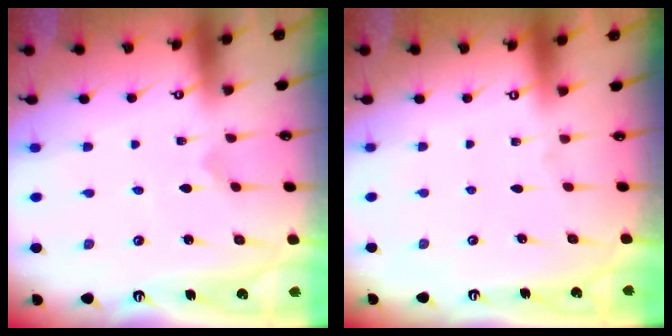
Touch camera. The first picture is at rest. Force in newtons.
{"total": 0.0}